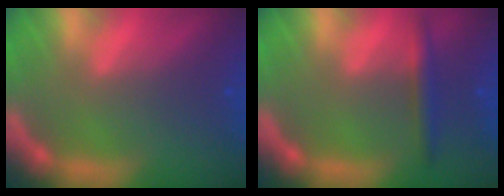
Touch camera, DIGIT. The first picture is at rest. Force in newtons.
{"total": 2.4}